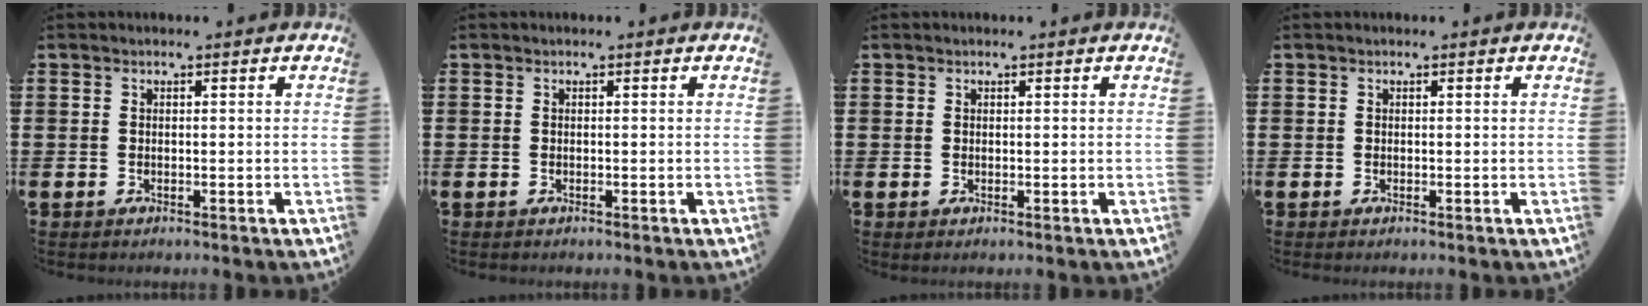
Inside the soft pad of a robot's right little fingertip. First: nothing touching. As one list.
[{"total": 0.0}, {"total": 0.0}, {"total": 0.0}]